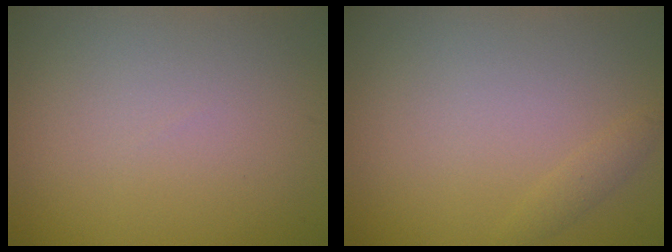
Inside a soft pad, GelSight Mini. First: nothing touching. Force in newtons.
{"total": 0.8, "press": 0.8, "slide": 0.0}